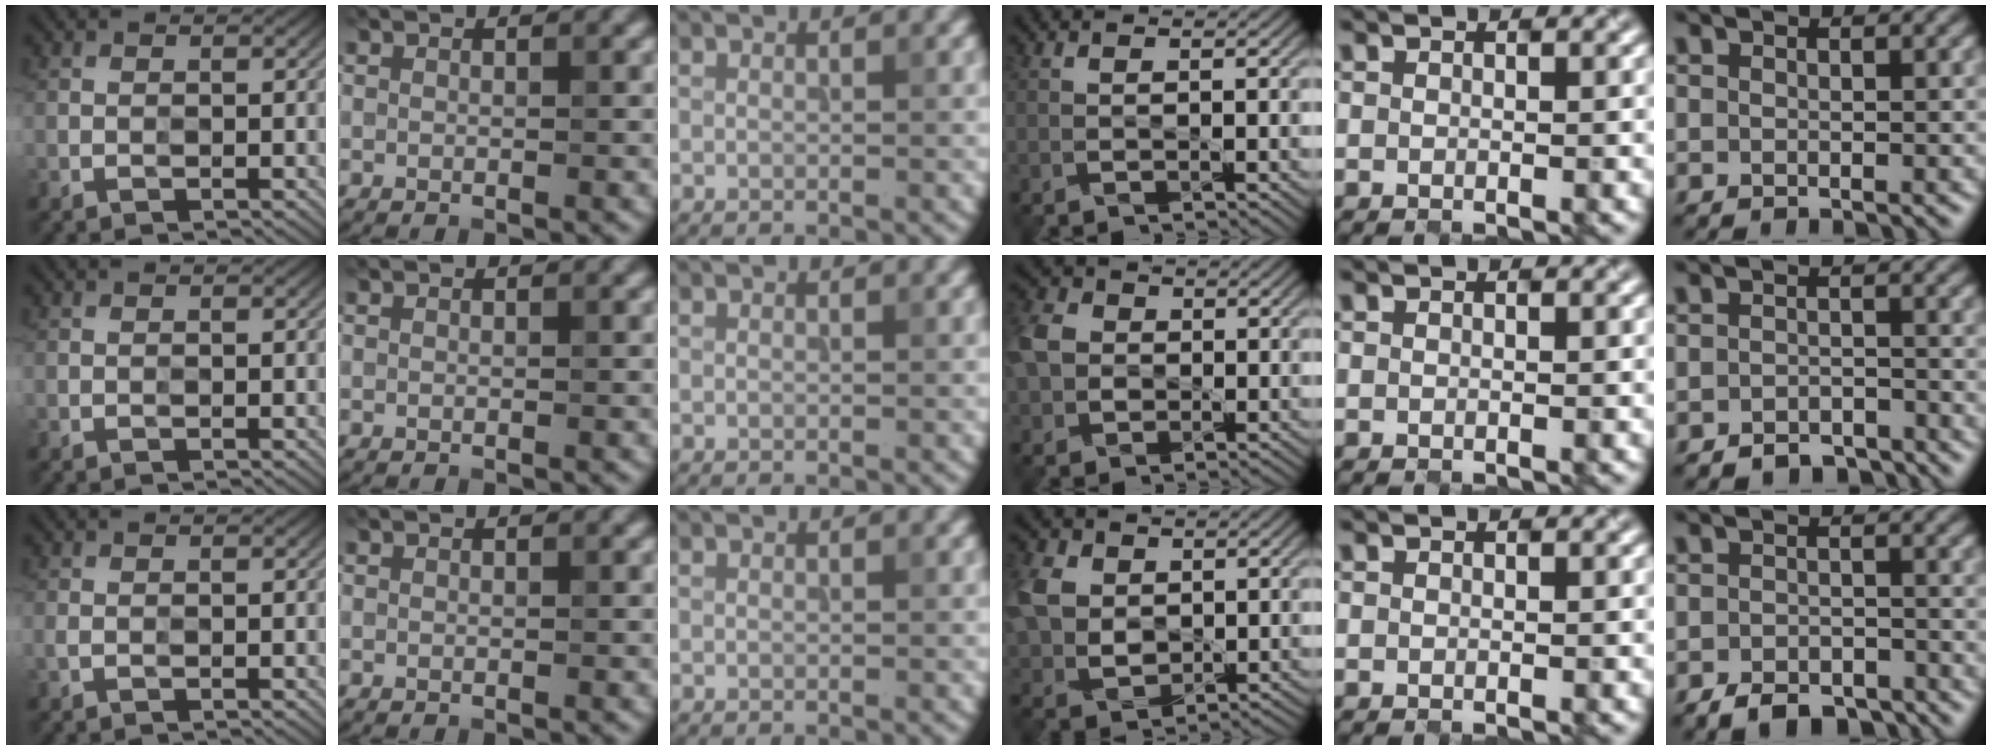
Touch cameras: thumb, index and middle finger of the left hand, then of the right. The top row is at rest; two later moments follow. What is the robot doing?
{"motion": "close", "object": "jewelry box"}